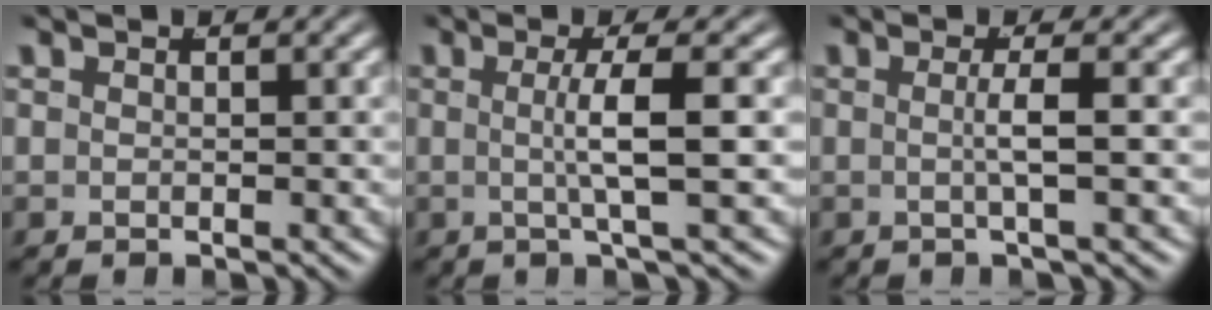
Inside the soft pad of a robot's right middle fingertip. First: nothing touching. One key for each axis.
{"total": 3.2, "fx": 0.1, "fy": -0.9, "fz": 3.1, "tx": -0.056, "ty": -0.003, "tz": 0.003}
{"total": 1.9, "fx": -0.4, "fy": -0.8, "fz": 1.7, "tx": -0.033, "ty": -0.002, "tz": -0.007}